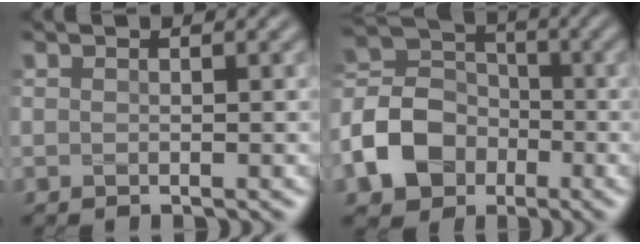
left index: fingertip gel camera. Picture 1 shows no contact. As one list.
[{"total": 7.5, "force": [-3.0, 5.8, 3.7], "torque": [-0.083, 0.003, -0.071]}]